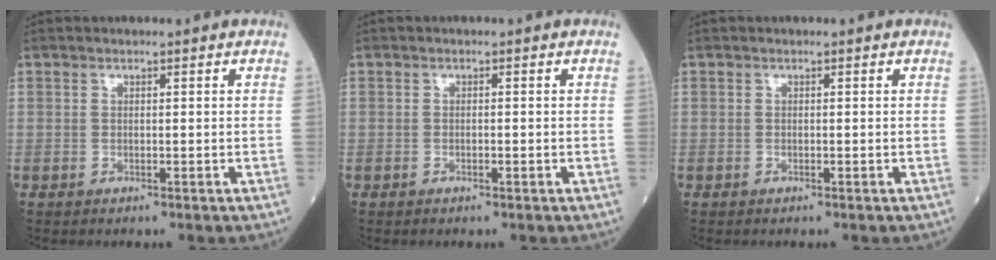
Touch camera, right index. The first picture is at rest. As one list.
[{"total": 0.5, "force": [-0.2, 0.1, 0.5], "torque": [-0.012, -0.001, -0.001]}, {"total": 0.0}]